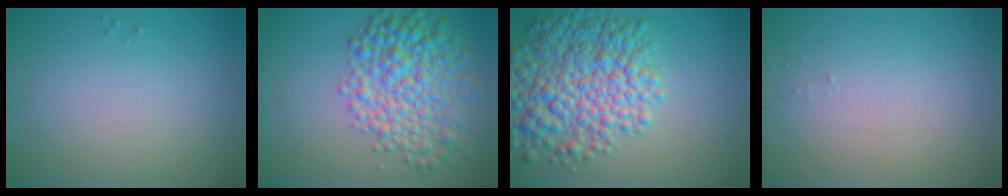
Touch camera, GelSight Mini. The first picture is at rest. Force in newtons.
{"total": 7.6, "press": 7.6, "slide": 0.1}
{"total": 8.9, "press": 8.9, "slide": 0.3}
{"total": 0.0}